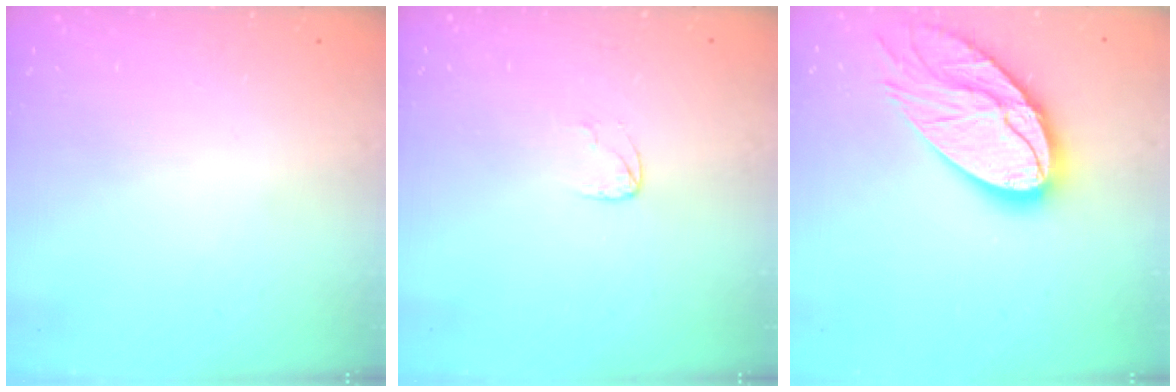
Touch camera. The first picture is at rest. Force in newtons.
{"total": 3.8, "press": 3.8, "slide": 0.3}
{"total": 20.5, "press": 20.5, "slide": 2.0}